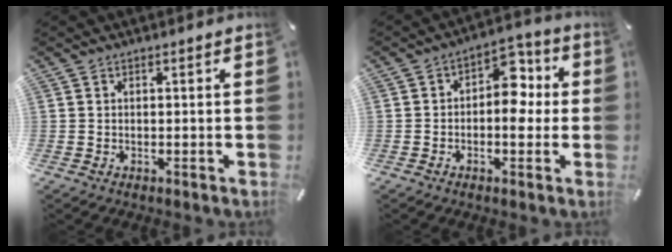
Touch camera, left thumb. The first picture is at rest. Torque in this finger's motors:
{"motor_torque": [1.18, 1.75, 0.36, -0.19, 0.04]}